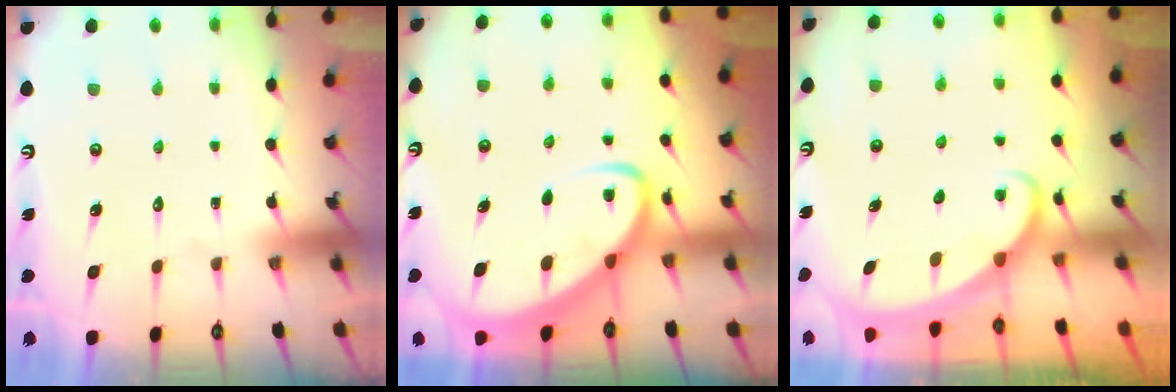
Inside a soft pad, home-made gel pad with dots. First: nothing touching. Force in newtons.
{"total": 5.8, "press": 5.7, "slide": 0.7}
{"total": 1.6, "press": 1.6, "slide": 0.0}